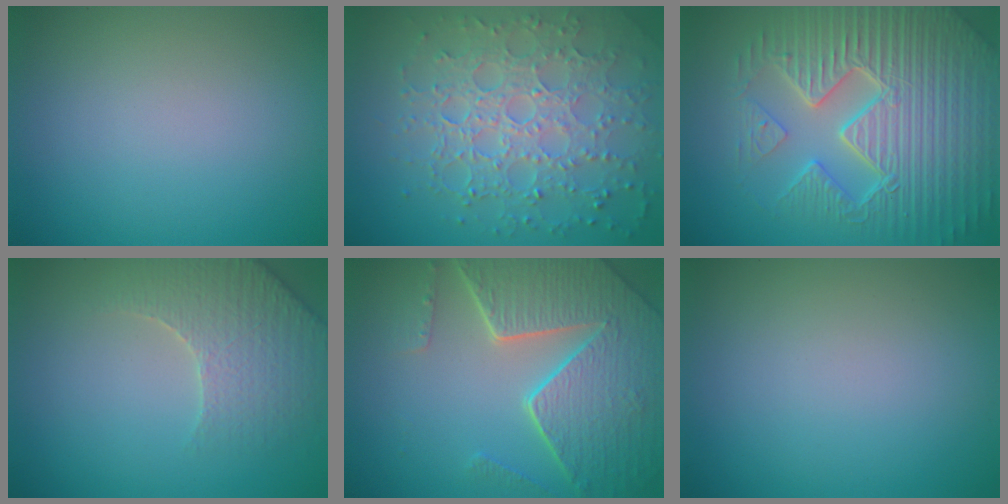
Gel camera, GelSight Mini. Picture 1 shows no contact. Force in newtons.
{"total": 7.7, "press": 5.6, "slide": 5.4}
{"total": 9.5, "press": 6.8, "slide": 6.7}
{"total": 4.4, "press": 4.2, "slide": 1.1}
{"total": 7.8, "press": 5.7, "slide": 5.4}
{"total": 0.0}